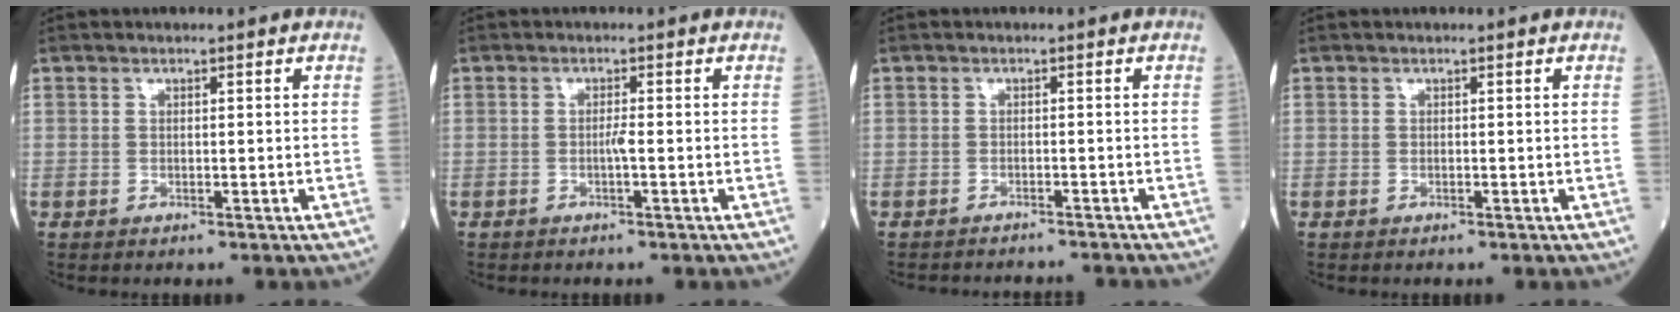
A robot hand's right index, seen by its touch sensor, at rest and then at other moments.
{"total": 1.2, "force": [-0.3, -0.2, 1.2], "torque": [-0.022, -0.001, -0.007]}
{"total": 5.2, "force": [-5.1, 0.6, 0.4], "torque": [0.001, 0.000, -0.064]}
{"total": 0.0}